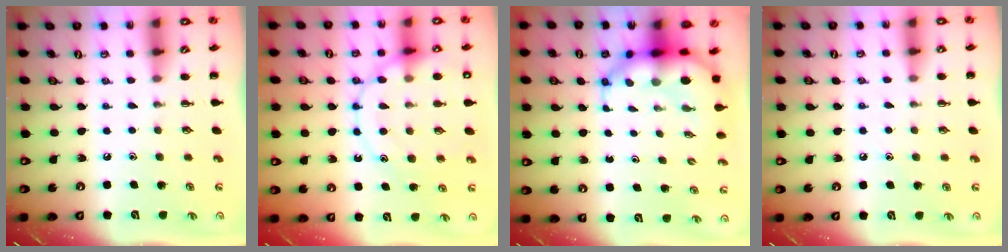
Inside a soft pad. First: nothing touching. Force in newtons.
{"total": 16.5, "press": 16.3, "slide": 2.2}
{"total": 8.1, "press": 7.7, "slide": 2.4}
{"total": 6.5, "press": 6.2, "slide": 2.1}